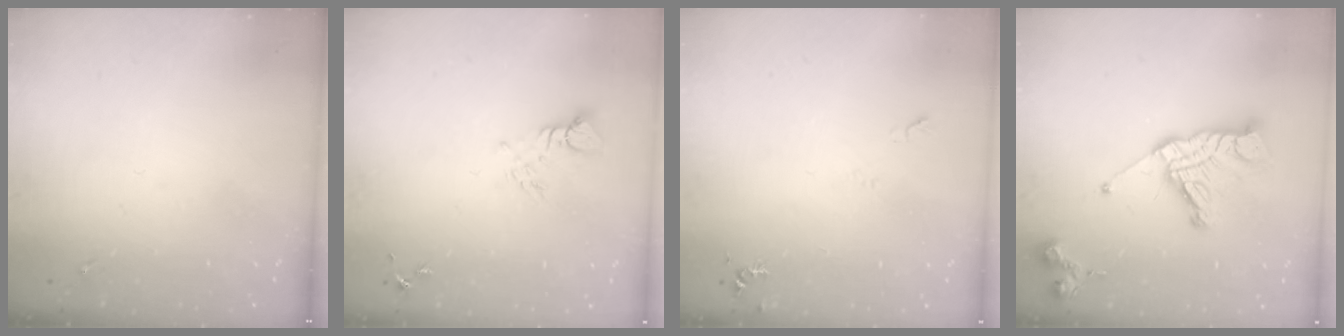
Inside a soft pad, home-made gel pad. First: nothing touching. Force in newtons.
{"total": 4.8, "press": 4.8, "slide": 0.2}
{"total": 5.5, "press": 5.5, "slide": 0.7}
{"total": 16.2, "press": 16.1, "slide": 1.6}